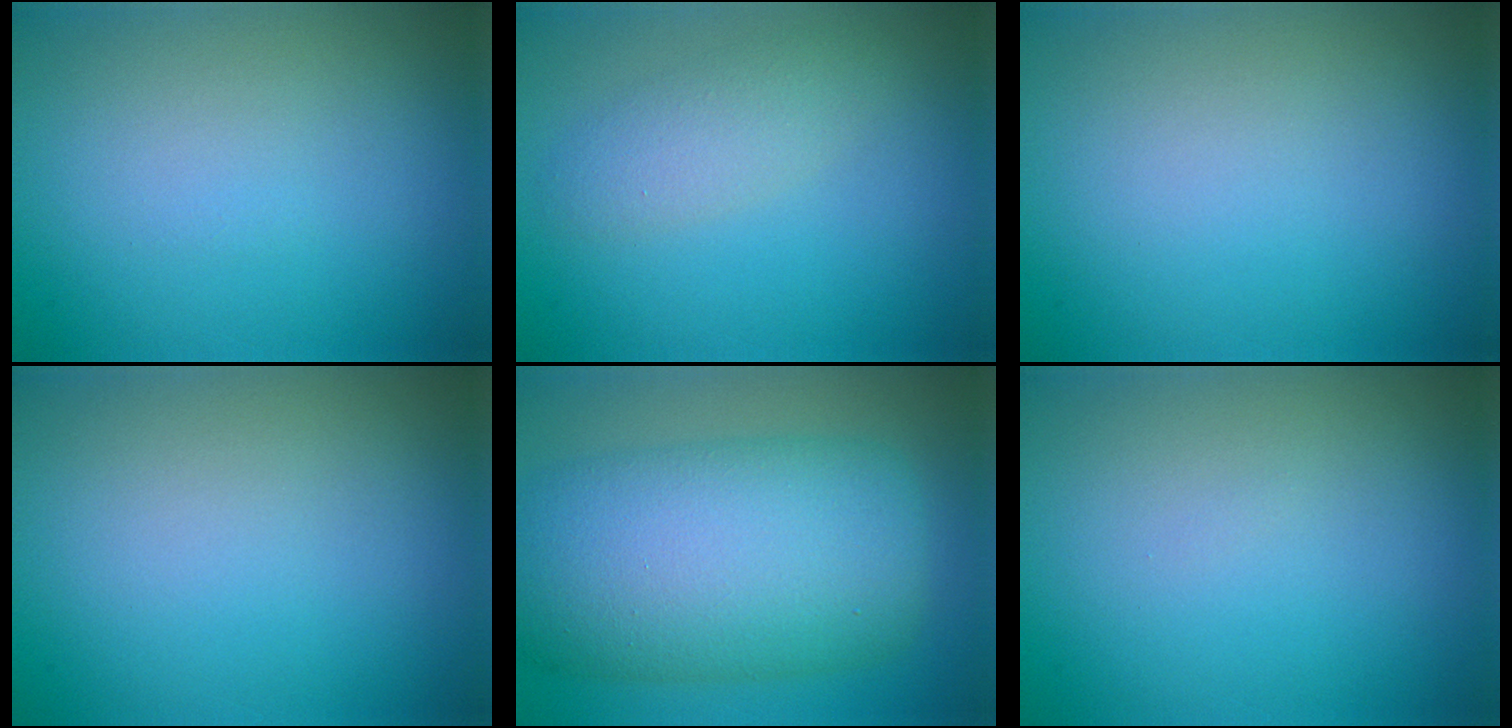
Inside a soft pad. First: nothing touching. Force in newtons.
{"total": 2.4, "press": 2.4, "slide": 0.1}
{"total": 0.0}
{"total": 0.0}
{"total": 12.3, "press": 12.3, "slide": 0.4}
{"total": 0.0}